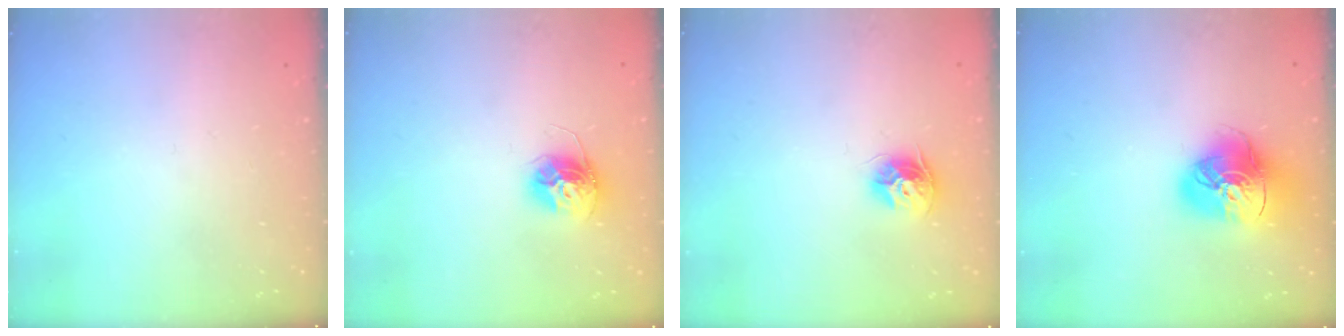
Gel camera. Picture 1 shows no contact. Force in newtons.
{"total": 11.9, "press": 11.9, "slide": 1.0}
{"total": 9.5, "press": 9.5, "slide": 0.3}
{"total": 16.2, "press": 16.1, "slide": 1.7}